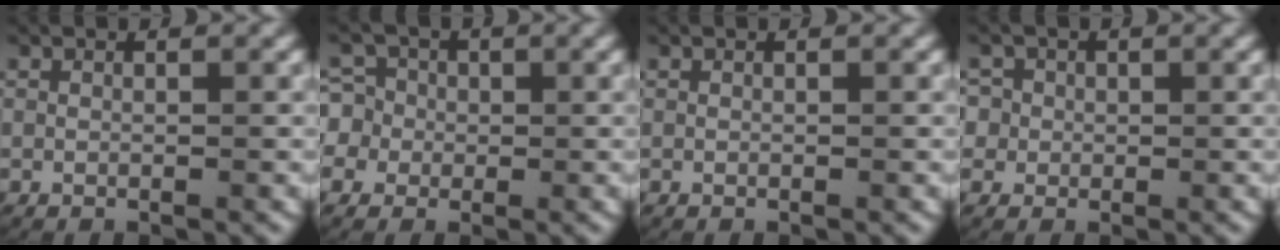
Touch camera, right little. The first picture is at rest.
{"total": 7.5, "force": [-0.6, 7.1, 2.2], "torque": [-0.078, -0.022, -0.015]}
{"total": 0.0}
{"total": 4.2, "force": [0.1, 4.0, 1.0], "torque": [-0.038, -0.006, -0.003]}